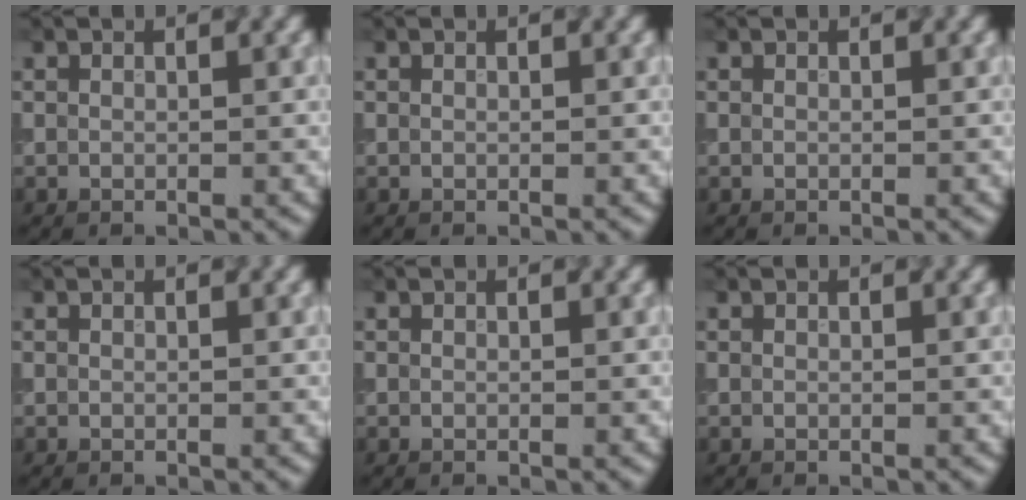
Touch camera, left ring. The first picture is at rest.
{"total": 0.0}
{"total": 0.0}
{"total": 0.0}
{"total": 0.0}
{"total": 0.0}